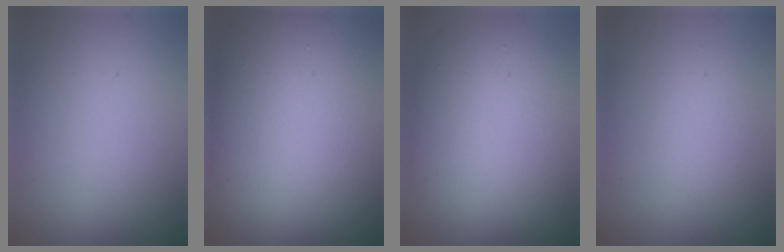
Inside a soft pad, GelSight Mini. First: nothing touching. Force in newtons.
{"total": 18.0, "press": 18.0, "slide": 0.8}
{"total": 11.5, "press": 11.4, "slide": 0.6}
{"total": 1.6, "press": 1.6, "slide": 0.1}